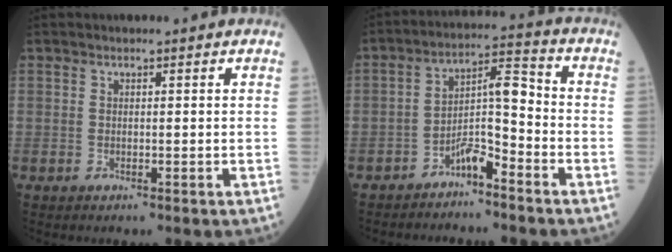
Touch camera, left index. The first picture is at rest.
{"total": 6.1, "force": [-3.9, 1.5, 4.5], "torque": [-0.082, 0.019, -0.068]}